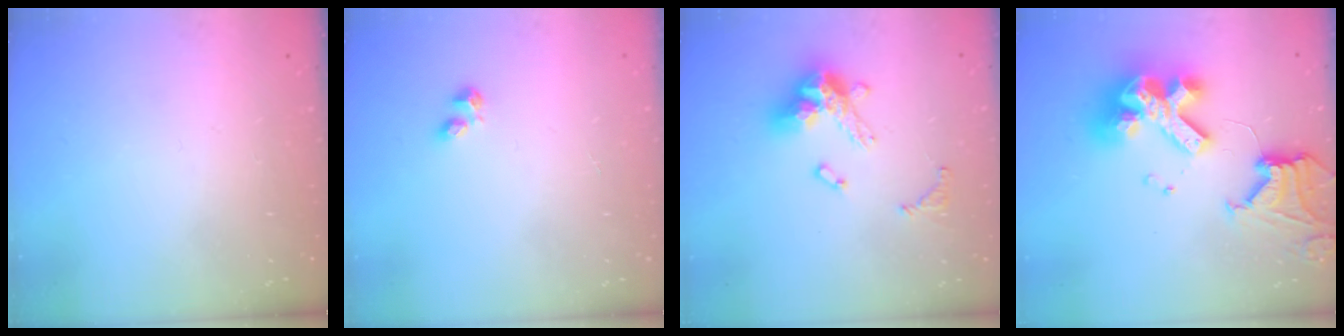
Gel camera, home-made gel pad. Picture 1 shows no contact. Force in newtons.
{"total": 2.9, "press": 2.8, "slide": 0.6}
{"total": 13.4, "press": 13.4, "slide": 0.9}
{"total": 21.2, "press": 21.1, "slide": 2.3}